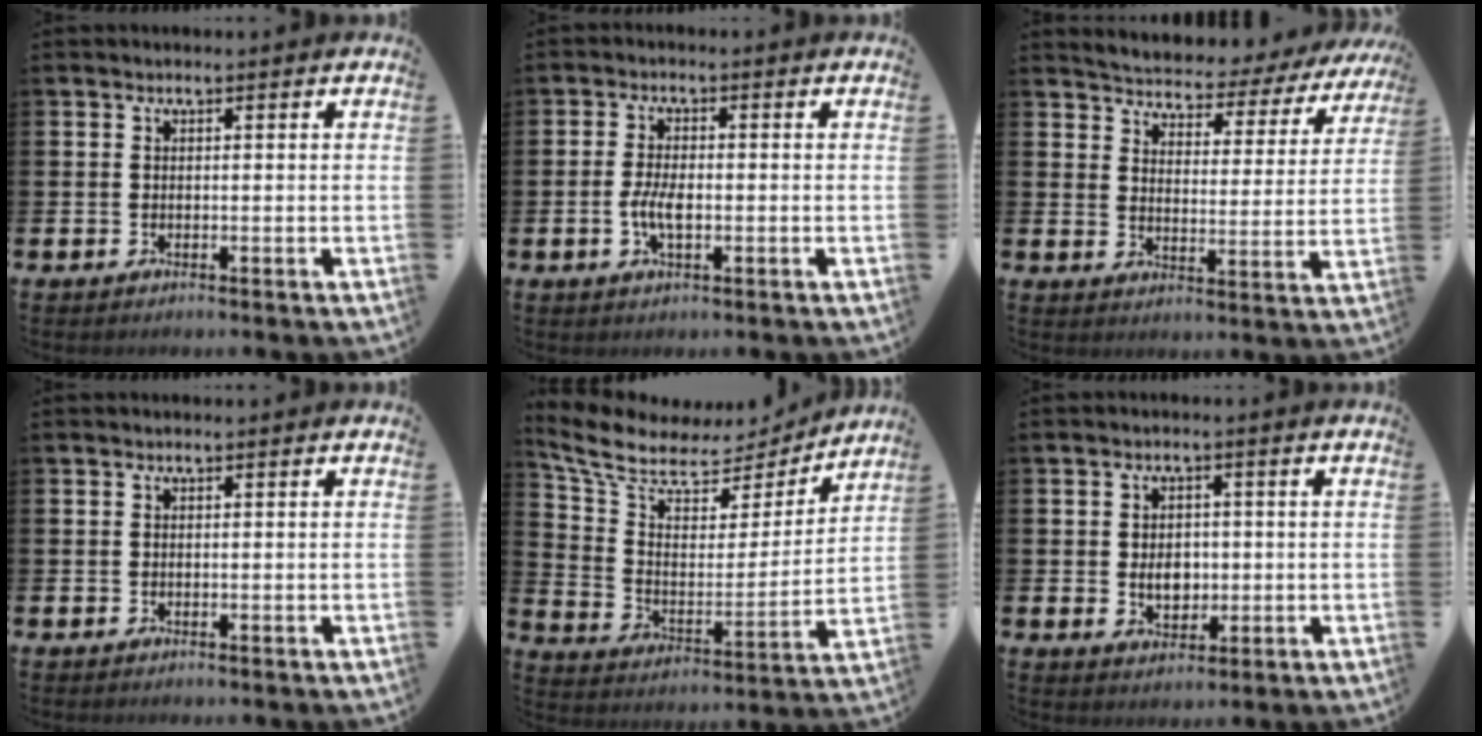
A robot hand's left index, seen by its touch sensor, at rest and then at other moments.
{"total": 3.5, "force": [-0.4, 1.4, 3.2], "torque": [-0.056, -0.003, -0.012]}
{"total": 3.9, "force": [3.8, 0.9, 0.4], "torque": [-0.027, -0.040, 0.056]}
{"total": 0.0}
{"total": 8.7, "force": [7.4, 3.8, 2.8], "torque": [-0.094, -0.050, 0.125]}
{"total": 3.7, "force": [0.1, 2.7, 2.5], "torque": [-0.030, -0.001, -0.005]}